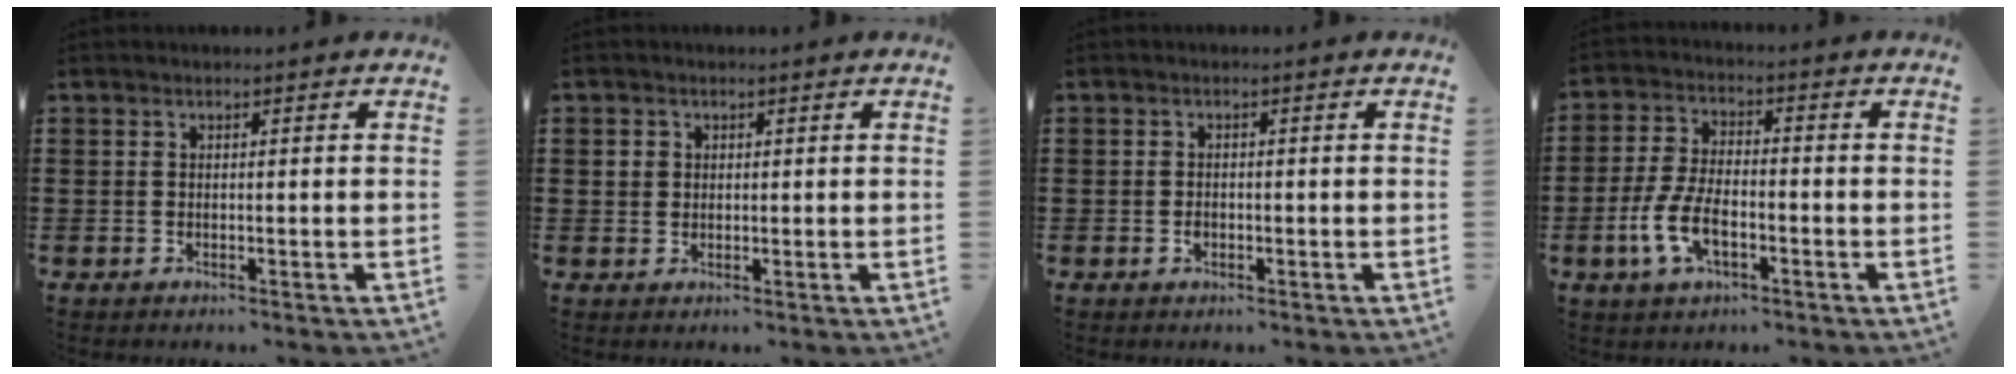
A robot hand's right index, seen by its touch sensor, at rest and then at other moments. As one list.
[{"total": 1.3, "force": [0.4, 1.2, 0.4], "torque": [-0.012, 0.005, 0.008]}, {"total": 1.2, "force": [-0.5, 0.8, 0.8], "torque": [-0.018, 0.000, -0.008]}, {"total": 7.1, "force": [-2.7, 3.2, 5.8], "torque": [-0.138, -0.004, -0.056]}]